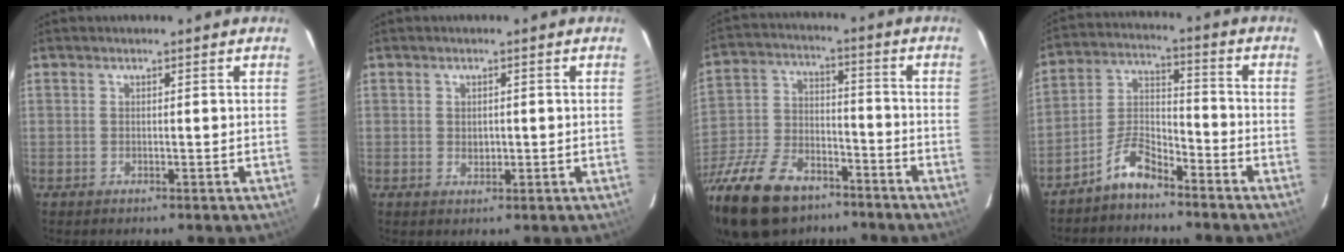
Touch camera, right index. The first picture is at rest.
{"total": 1.7, "force": [-0.1, 1.4, 1.0], "torque": [-0.013, 0.000, 0.001]}
{"total": 24.1, "force": [-16.5, 11.8, 12.9], "torque": [-0.293, -0.022, -0.282]}
{"total": 7.6, "force": [-5.9, 2.6, 4.0], "torque": [-0.093, 0.027, -0.116]}